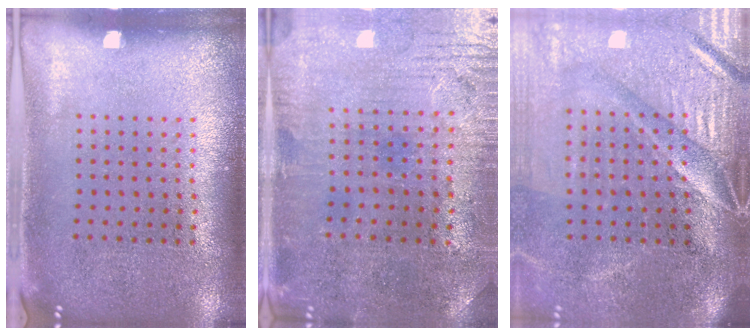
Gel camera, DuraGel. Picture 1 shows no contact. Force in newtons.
{"total": 0.9, "press": 0.7, "slide": 0.6}
{"total": 4.6, "press": 3.9, "slide": 2.4}